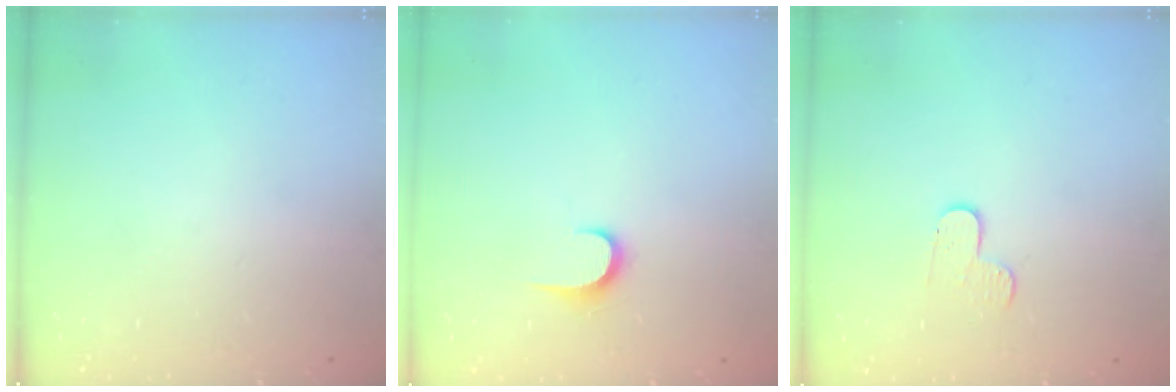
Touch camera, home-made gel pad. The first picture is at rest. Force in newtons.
{"total": 6.1, "press": 6.1, "slide": 0.6}
{"total": 6.2, "press": 6.2, "slide": 0.6}